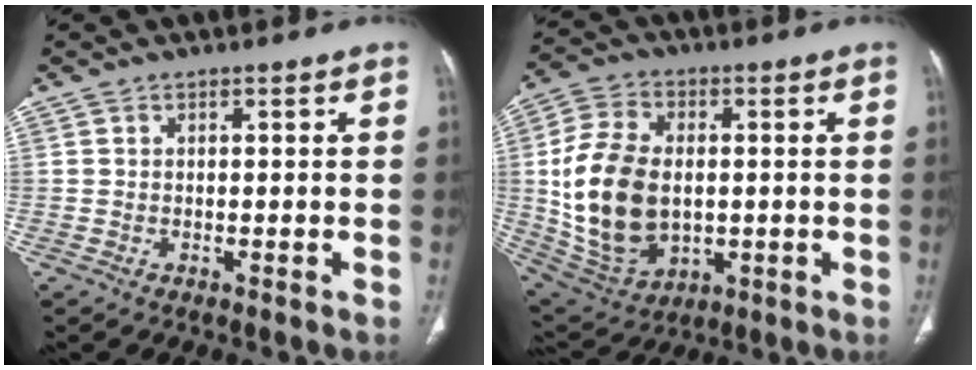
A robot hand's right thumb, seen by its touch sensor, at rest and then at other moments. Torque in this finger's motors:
{"motor_torque": [-0.24, 1.46, 1.05, 0.91, 0.23]}